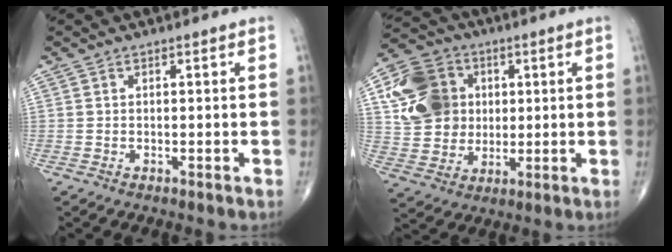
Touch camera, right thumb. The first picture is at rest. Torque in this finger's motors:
{"motor_torque": [0.14, 0.17, 0.58, 0.47, 0.08]}